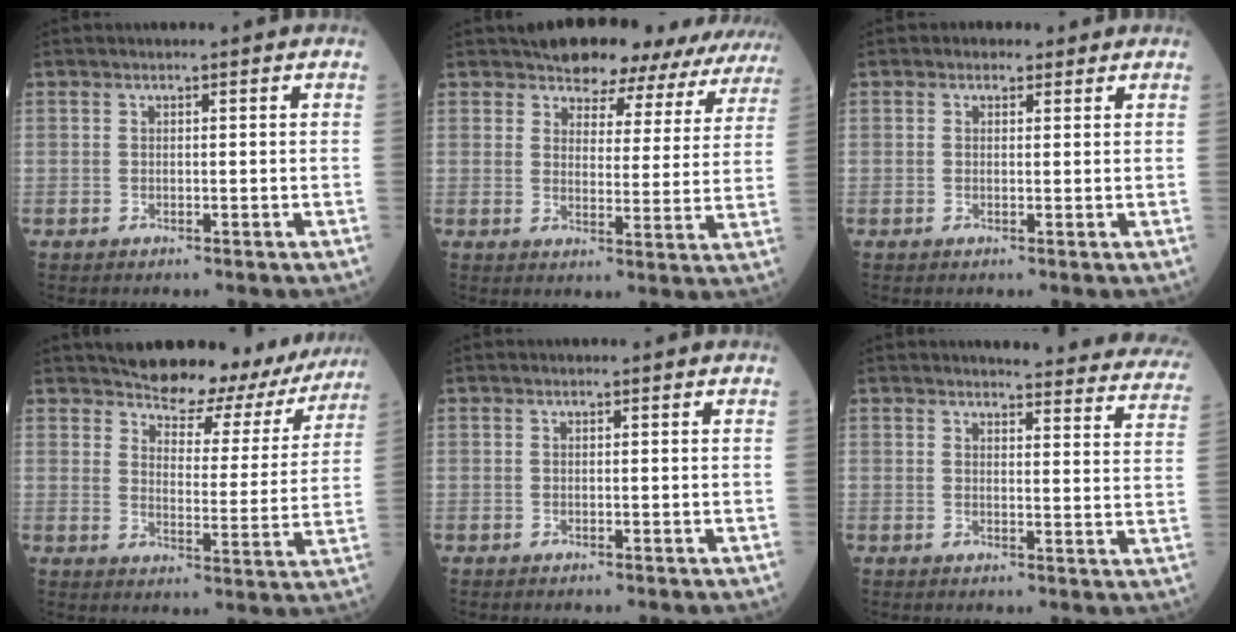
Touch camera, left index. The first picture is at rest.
{"total": 15.5, "force": [14.5, 5.1, 2.3], "torque": [0.010, -0.016, 0.142]}
{"total": 1.5, "force": [1.0, 1.1, 0.3], "torque": [-0.003, 0.005, 0.010]}
{"total": 15.8, "force": [14.3, 5.1, 4.3], "torque": [-0.034, -0.021, 0.163]}
{"total": 0.0}
{"total": 21.1, "force": [20.3, 2.7, 5.0], "torque": [-0.034, -0.088, 0.208]}